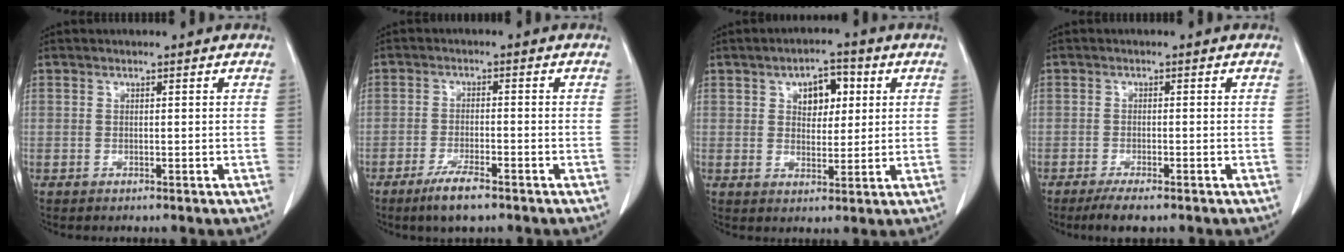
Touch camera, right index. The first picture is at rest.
{"total": 5.2, "force": [-3.6, 0.8, 3.7], "torque": [-0.075, -0.010, -0.063]}
{"total": 6.0, "force": [2.1, 3.3, 4.4], "torque": [-0.065, 0.014, 0.035]}
{"total": 4.1, "force": [-2.9, 0.6, 2.7], "torque": [-0.045, -0.009, -0.046]}